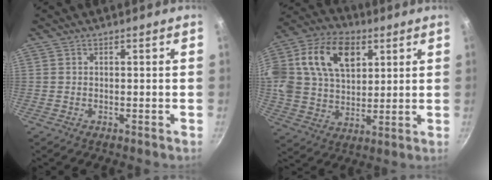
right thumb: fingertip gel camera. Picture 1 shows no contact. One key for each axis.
{"total": 25.4, "fx": 9.0, "fy": 17.0, "fz": 16.6, "tx": -0.338, "ty": 0.021, "tz": 0.154}